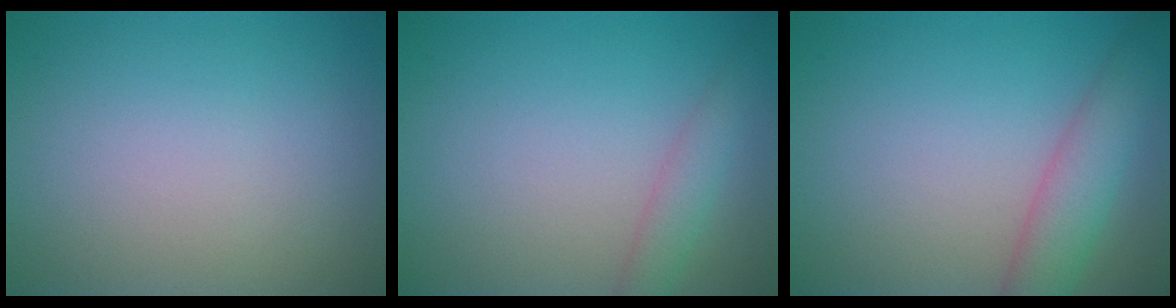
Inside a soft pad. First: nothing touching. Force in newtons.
{"total": 2.1, "press": 2.1, "slide": 0.1}
{"total": 4.0, "press": 4.0, "slide": 0.2}